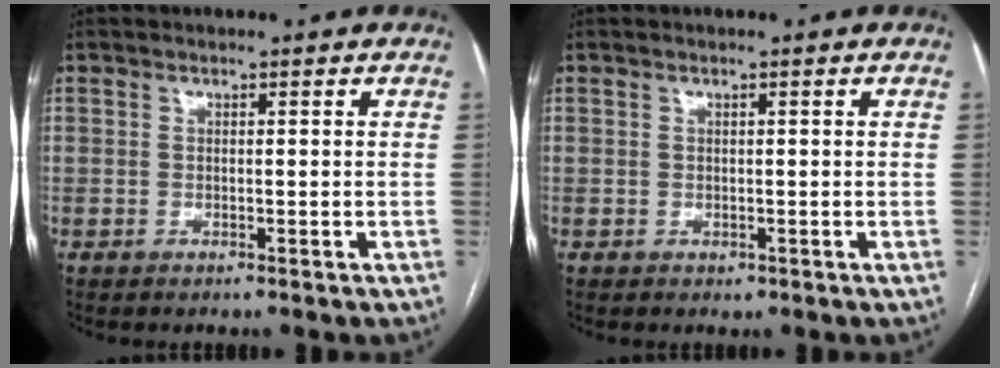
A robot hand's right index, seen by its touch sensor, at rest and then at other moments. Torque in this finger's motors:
{"motor_torque": [0.11, 0.03, 0.05, 0.01]}